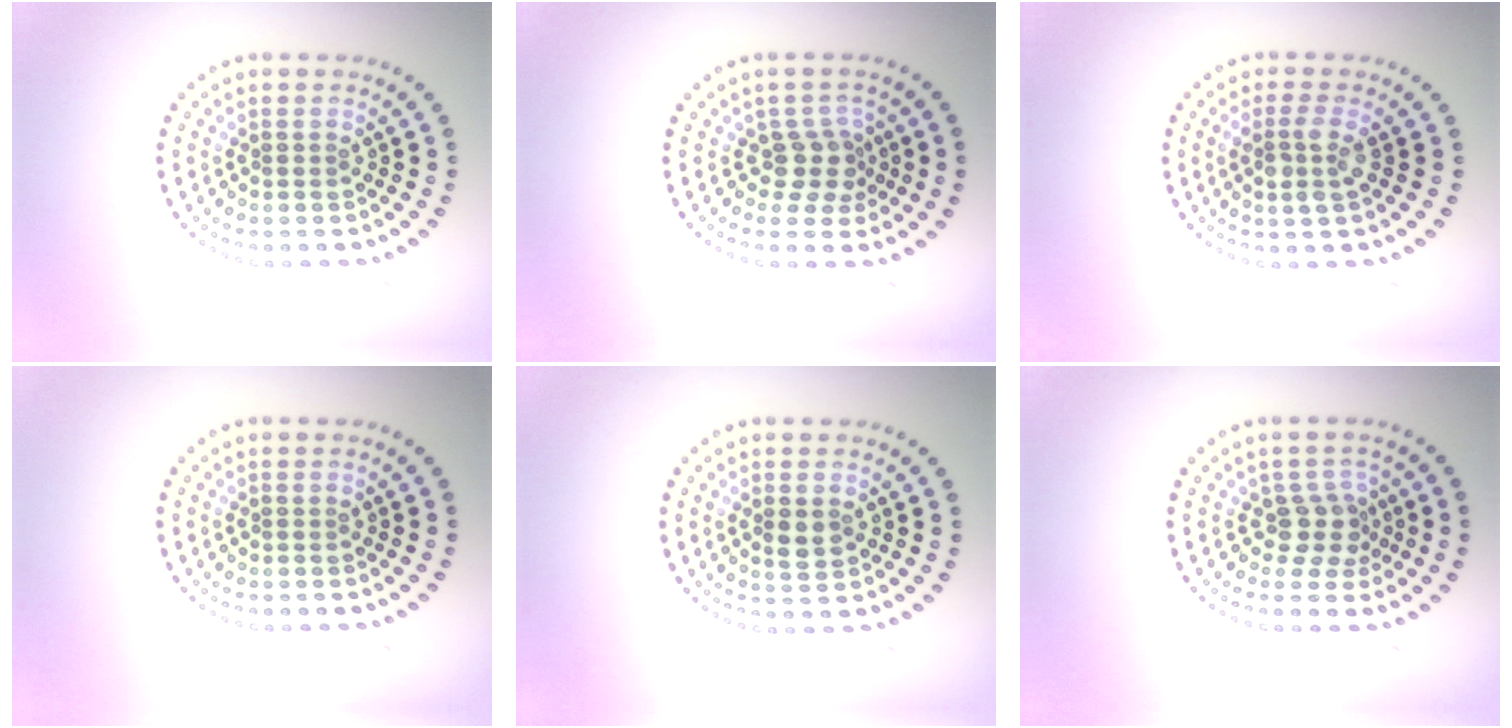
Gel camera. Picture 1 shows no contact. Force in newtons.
{"total": 2.4, "press": 1.9, "slide": 1.6}
{"total": 2.3, "press": 2.0, "slide": 1.1}
{"total": 0.0}
{"total": 1.9, "press": 1.9, "slide": 0.2}
{"total": 2.4, "press": 1.9, "slide": 1.6}